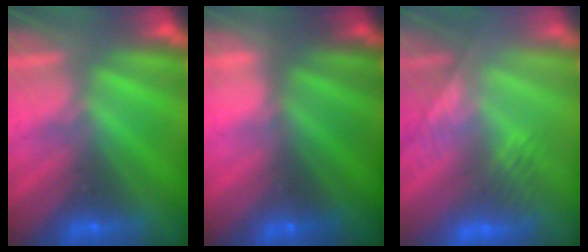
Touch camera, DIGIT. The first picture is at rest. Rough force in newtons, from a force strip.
{"total": 2.1}
{"total": 2.7}